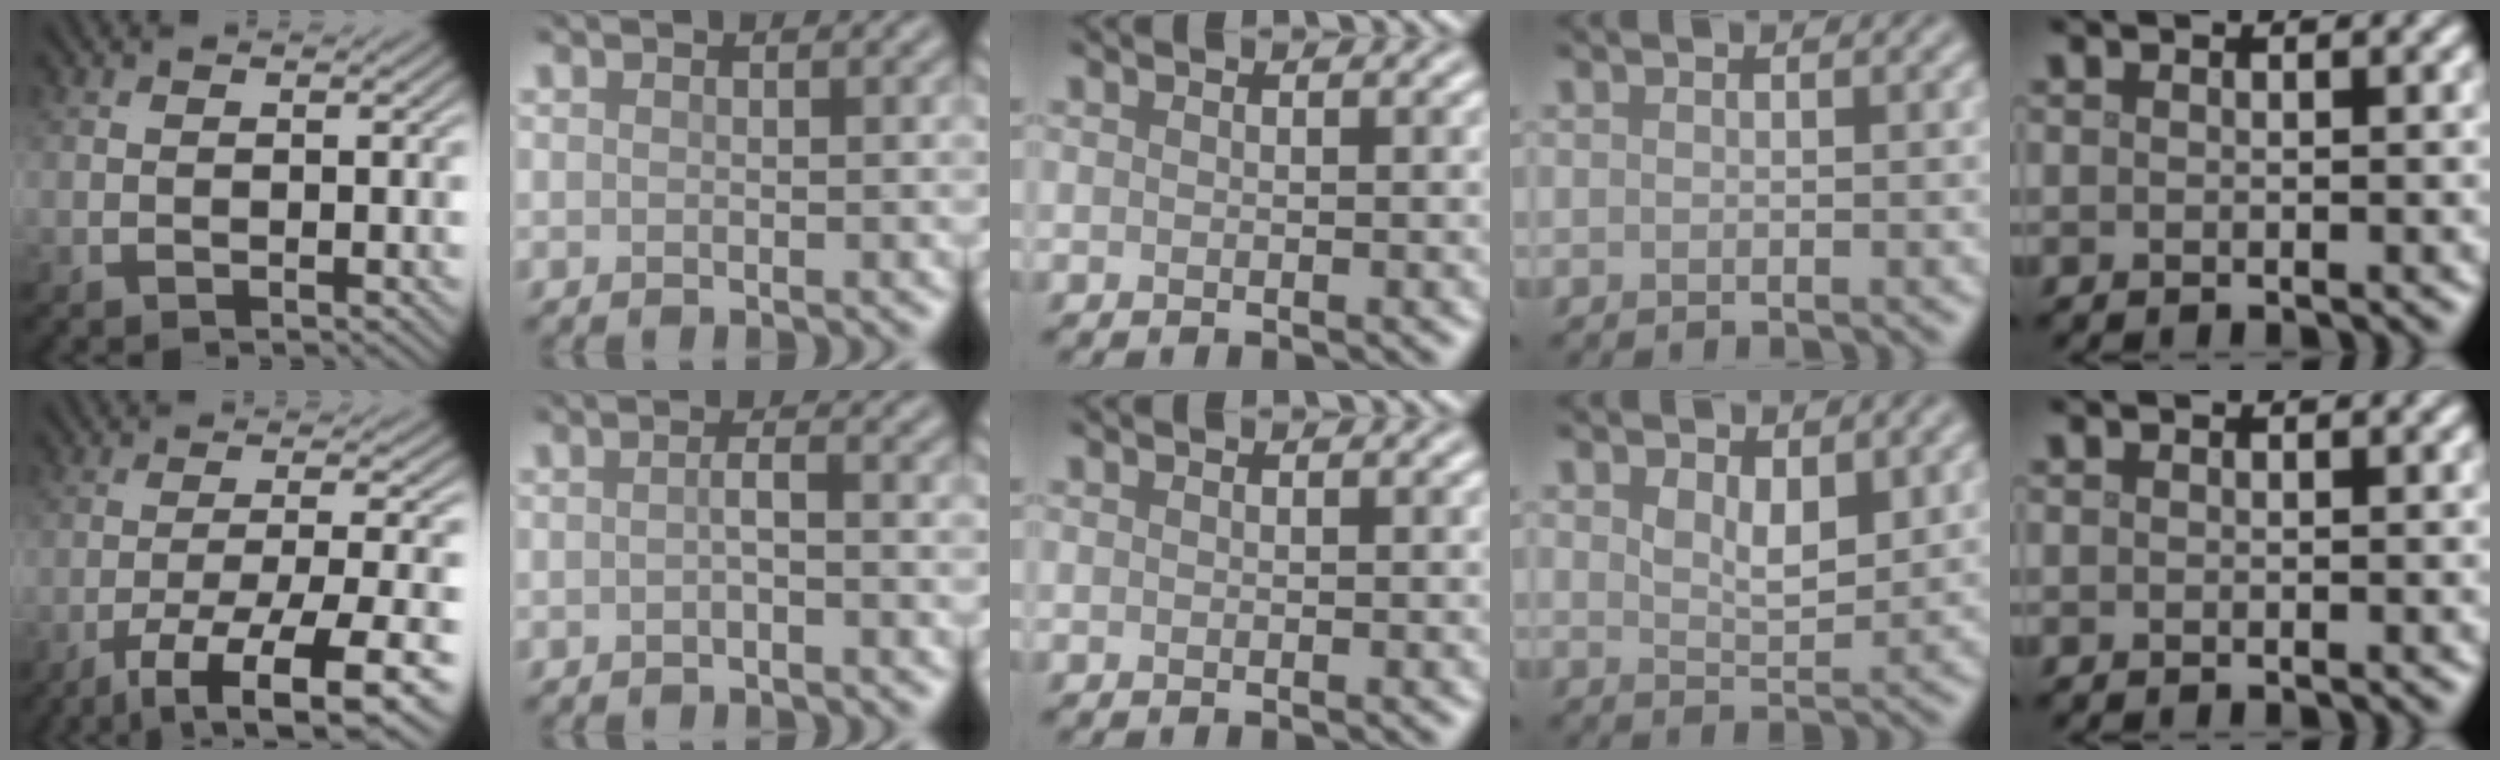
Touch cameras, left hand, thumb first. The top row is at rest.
{"thumb": {"total": 11.5, "force": [-6.5, 2.5, 9.2], "torque": [-0.164, -0.006, -0.093]}, "index": {"total": 1.2, "force": [-0.4, 0.2, 1.1], "torque": [-0.018, 0.003, -0.008]}, "ring": {"total": 3.1, "force": [1.3, 1.6, 2.3], "torque": [-0.043, -0.006, 0.028]}}